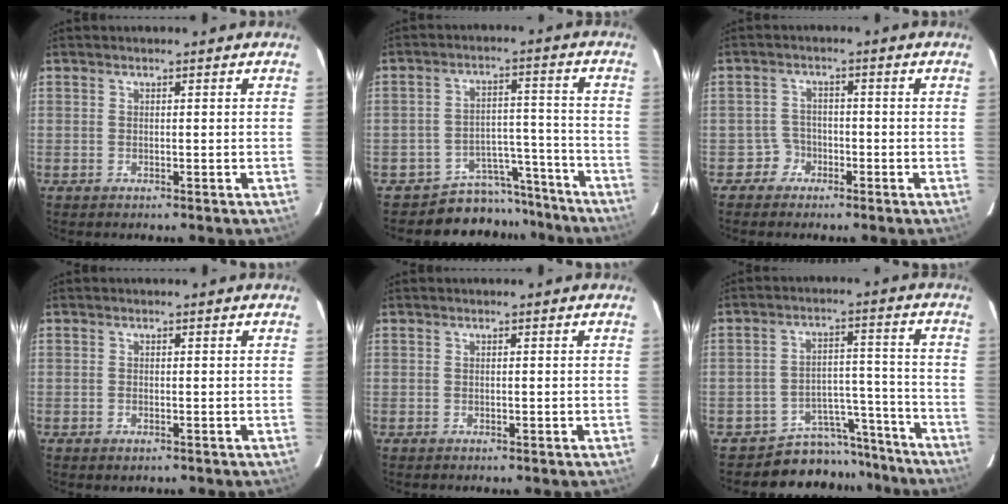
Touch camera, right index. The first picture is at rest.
{"total": 9.2, "force": [-8.3, 3.9, -0.7], "torque": [0.033, 0.061, -0.117]}
{"total": 2.8, "force": [-1.6, 2.3, -0.3], "torque": [0.011, 0.013, -0.035]}
{"total": 0.8, "force": [-0.4, 0.5, 0.5], "torque": [-0.011, -0.001, -0.002]}
{"total": 0.0}
{"total": 9.9, "force": [-9.0, 4.1, -0.7], "torque": [0.033, 0.065, -0.129]}